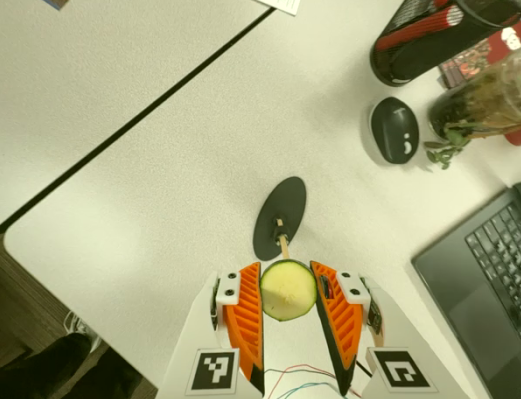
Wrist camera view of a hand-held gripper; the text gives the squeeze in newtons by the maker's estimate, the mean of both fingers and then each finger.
{"total": 11.5, "left": 12.2, "right": 10.8}